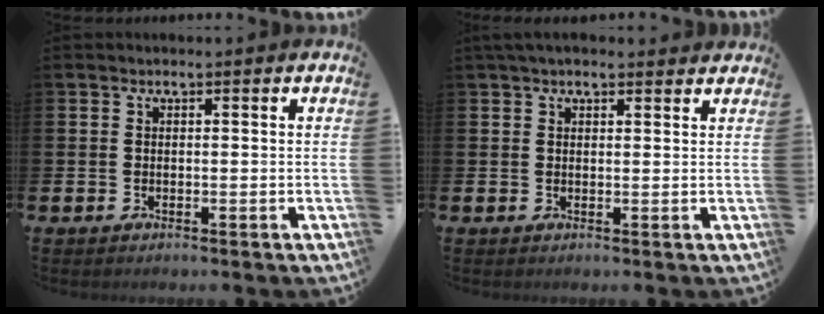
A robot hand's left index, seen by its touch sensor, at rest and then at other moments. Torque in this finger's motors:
{"motor_torque": [1.12, -1.02, 0.30, 0.21]}